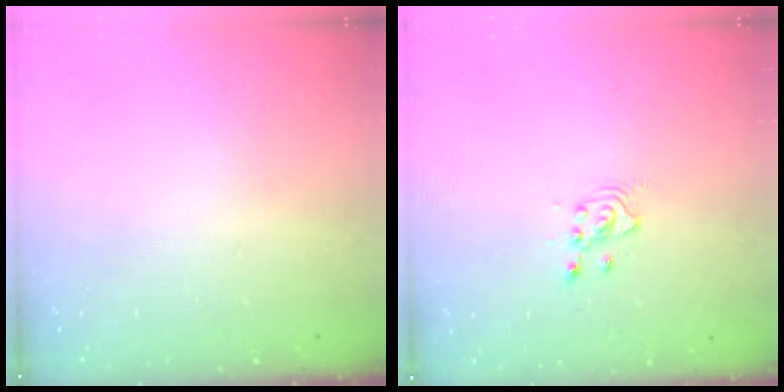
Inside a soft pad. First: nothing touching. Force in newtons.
{"total": 2.7, "press": 2.7, "slide": 0.2}